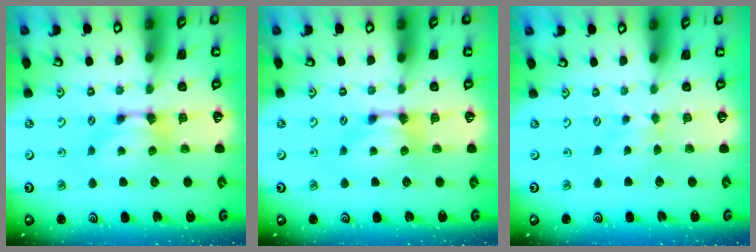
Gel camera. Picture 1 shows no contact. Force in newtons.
{"total": 0.0}
{"total": 2.6, "press": 2.6, "slide": 0.4}